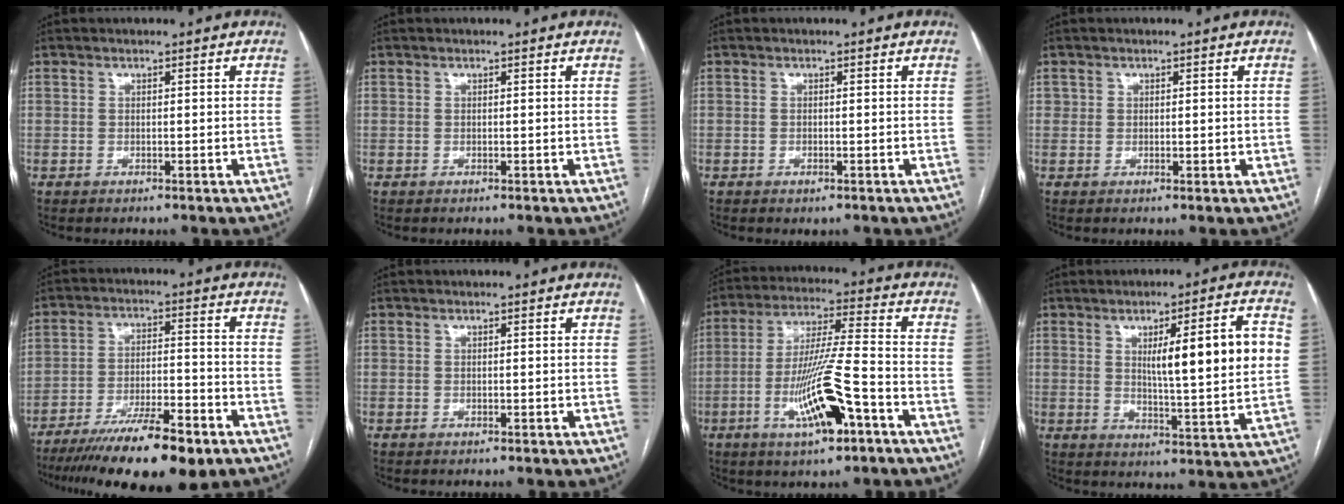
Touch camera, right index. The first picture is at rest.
{"total": 0.0}
{"total": 0.7, "force": [-0.4, 0.3, 0.5], "torque": [-0.007, -0.001, -0.002]}
{"total": 1.4, "force": [0.3, 1.2, 0.6], "torque": [-0.009, 0.003, 0.007]}
{"total": 16.3, "force": [-11.6, 2.7, 11.1], "torque": [-0.167, -0.025, -0.191]}
{"total": 0.0}
{"total": 13.3, "force": [-5.4, 1.4, 12.1], "torque": [-0.235, -0.007, -0.091]}
{"total": 13.3, "force": [2.8, 0.4, 13.0], "torque": [-0.190, 0.001, 0.043]}